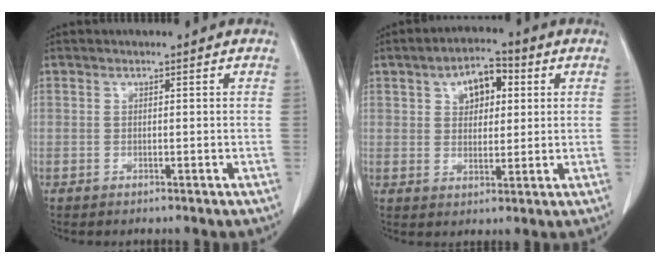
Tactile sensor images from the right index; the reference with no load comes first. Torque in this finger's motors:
{"motor_torque": [0.56, 0.52, 0.13, 0.05]}